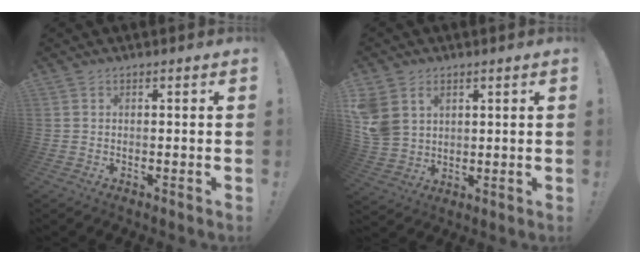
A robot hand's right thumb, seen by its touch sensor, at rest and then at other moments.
{"total": 8.2, "force": [3.4, 6.4, 3.7], "torque": [-0.085, -0.019, 0.071]}